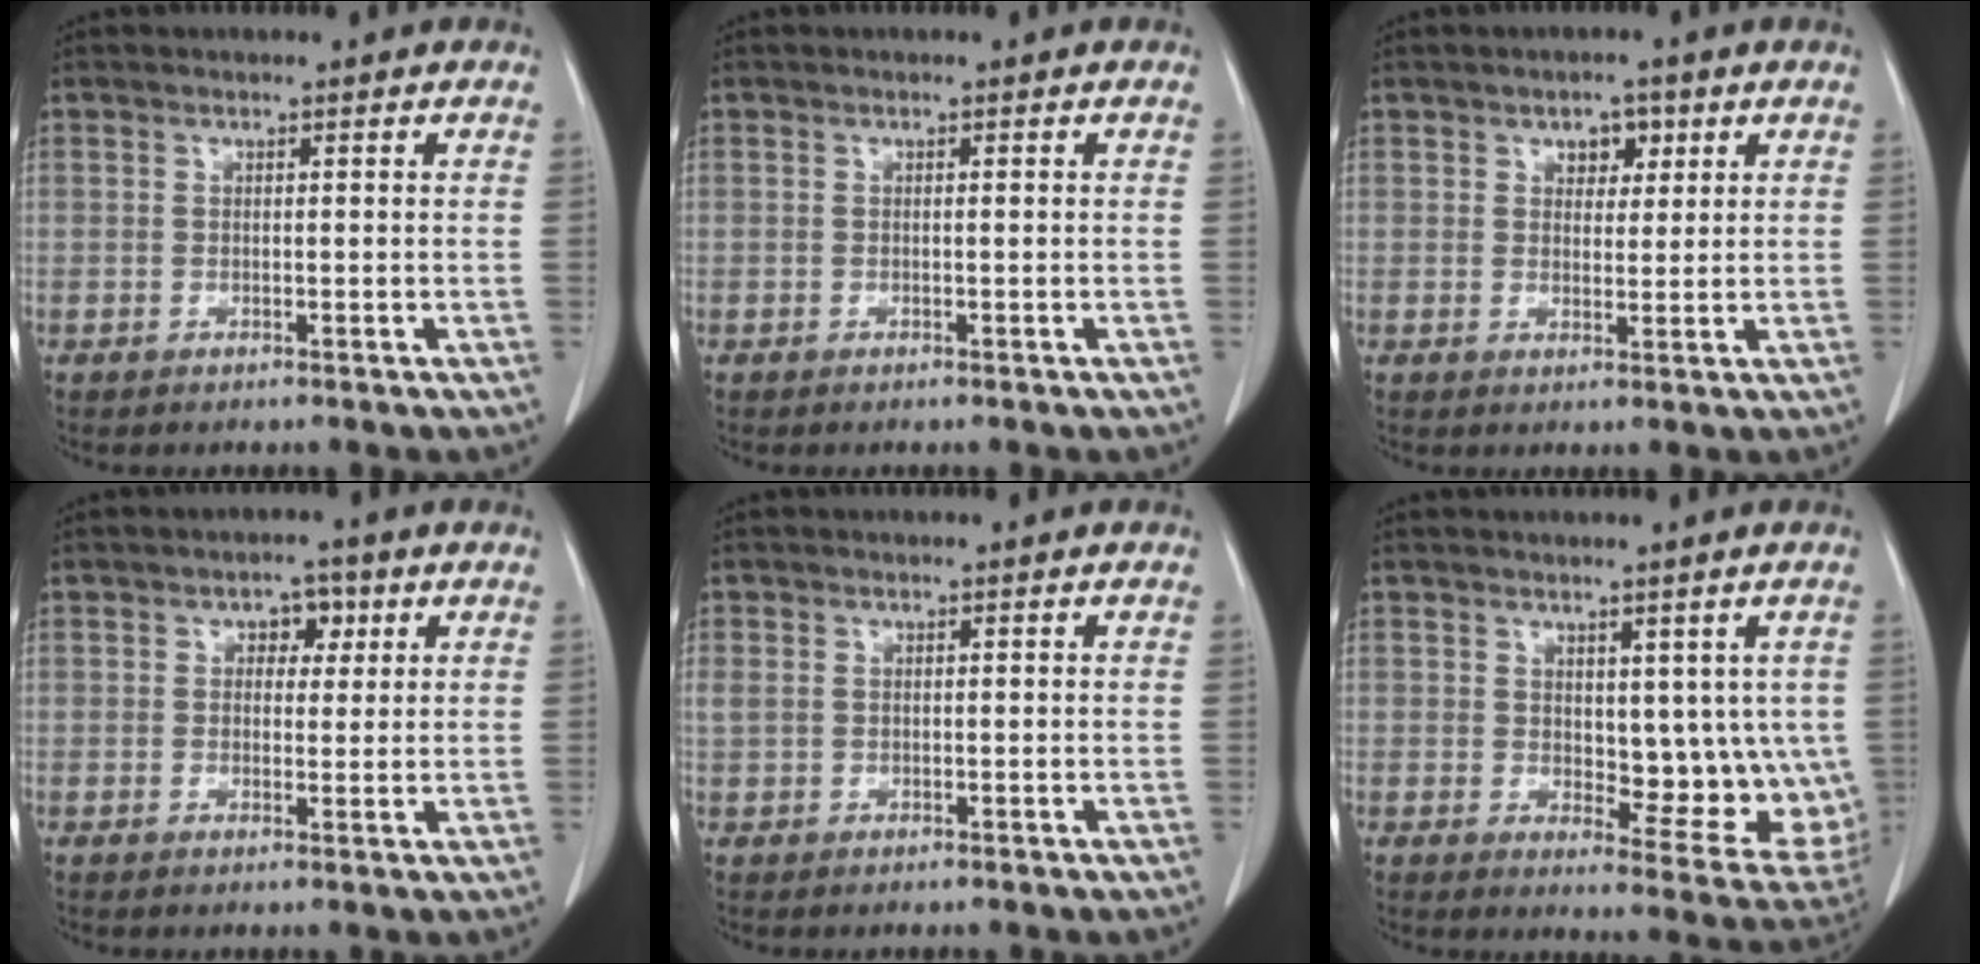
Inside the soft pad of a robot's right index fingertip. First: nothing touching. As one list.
[{"total": 0.0}, {"total": 3.3, "force": [1.7, 2.0, 1.9], "torque": [-0.021, 0.003, 0.025]}, {"total": 3.2, "force": [1.3, 2.1, 2.0], "torque": [-0.023, 0.008, 0.016]}, {"total": 1.2, "force": [0.4, 1.0, 0.7], "torque": [-0.023, 0.014, 0.011]}, {"total": 10.3, "force": [1.3, 5.2, 8.8], "torque": [-0.088, -0.009, 0.029]}]